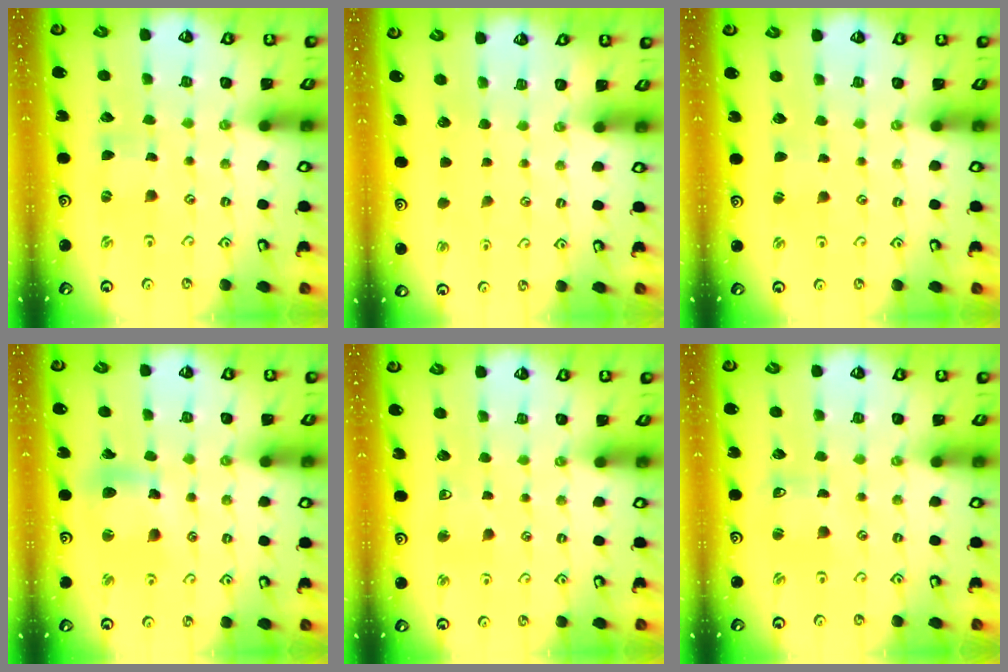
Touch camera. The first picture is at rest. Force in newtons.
{"total": 0.0}
{"total": 1.1, "press": 1.1, "slide": 0.2}
{"total": 11.2, "press": 11.2, "slide": 1.3}
{"total": 3.3, "press": 3.3, "slide": 0.6}
{"total": 1.7, "press": 1.6, "slide": 0.3}